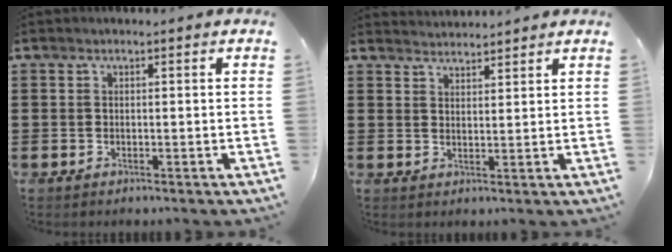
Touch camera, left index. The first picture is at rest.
{"total": 2.4, "force": [2.4, -0.2, -0.4], "torque": [0.002, -0.006, 0.047]}